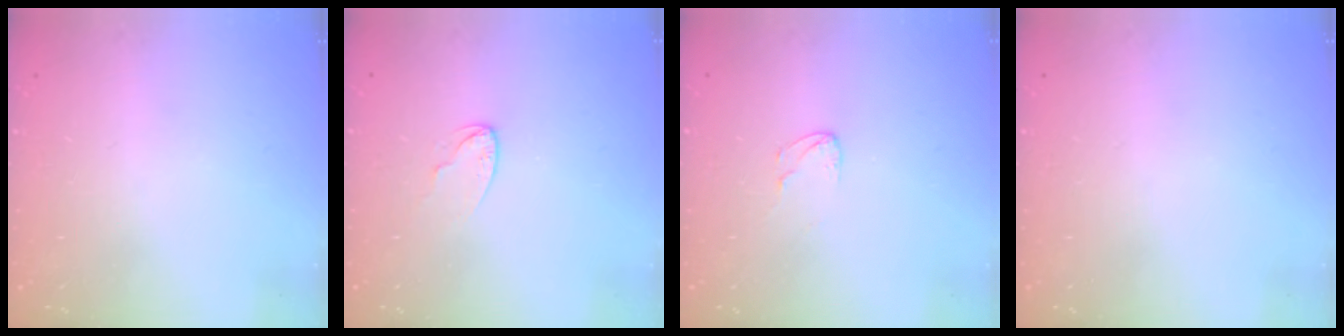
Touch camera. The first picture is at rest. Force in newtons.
{"total": 3.7, "press": 3.7, "slide": 0.3}
{"total": 2.5, "press": 2.5, "slide": 0.2}
{"total": 0.0}